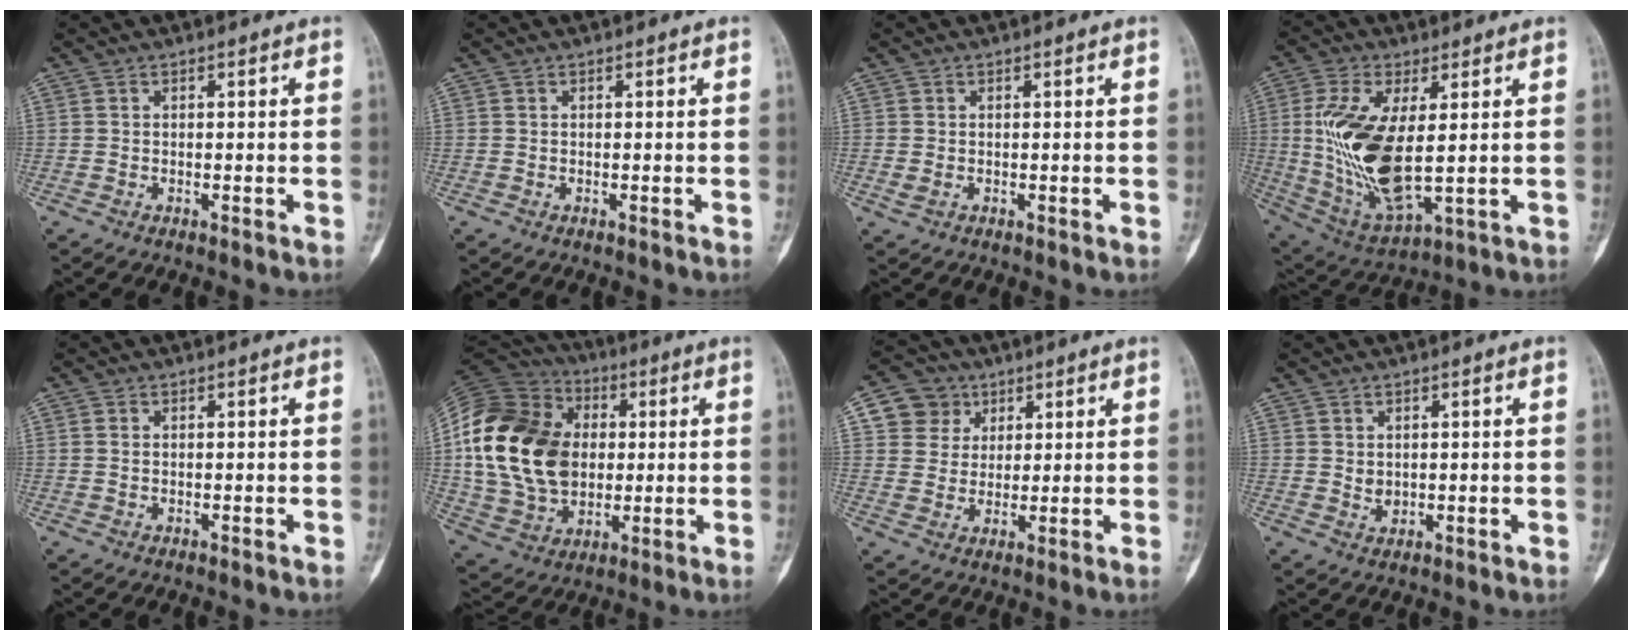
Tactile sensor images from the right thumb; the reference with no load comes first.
{"total": 0.0}
{"total": 1.0, "force": [-0.2, 0.8, 0.5], "torque": [-0.011, 0.000, 0.000]}
{"total": 17.4, "force": [1.3, 7.8, 15.5], "torque": [-0.317, -0.016, 0.041]}
{"total": 0.9, "force": [0.2, 0.6, 0.6], "torque": [-0.017, 0.002, 0.008]}
{"total": 26.4, "force": [2.4, 19.1, 18.0], "torque": [-0.354, 0.010, 0.053]}
{"total": 7.5, "force": [3.1, 6.6, 1.4], "torque": [0.010, -0.008, 0.054]}
{"total": 1.8, "force": [0.5, 1.5, 0.9], "torque": [-0.009, -0.006, 0.016]}